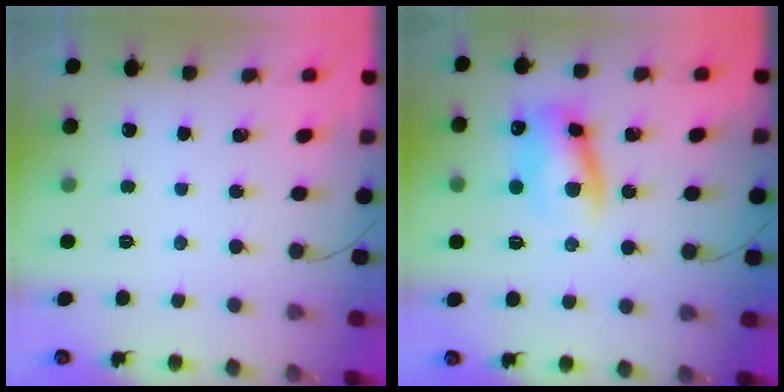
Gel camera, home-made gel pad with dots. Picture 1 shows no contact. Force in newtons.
{"total": 11.4, "press": 11.2, "slide": 2.1}